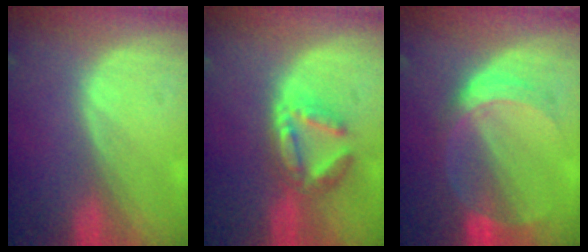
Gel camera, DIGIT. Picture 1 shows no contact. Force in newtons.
{"total": 5.8, "press": 5.5, "slide": 1.8}
{"total": 5.9, "press": 5.9, "slide": 0.1}